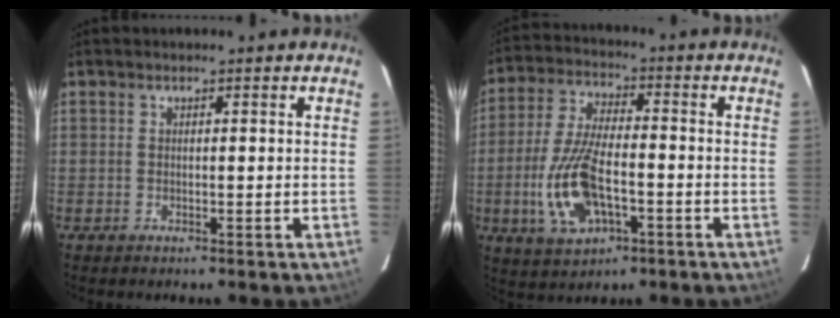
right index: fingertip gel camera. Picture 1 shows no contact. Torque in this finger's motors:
{"motor_torque": [1.04, -0.59, 0.24, 0.15]}